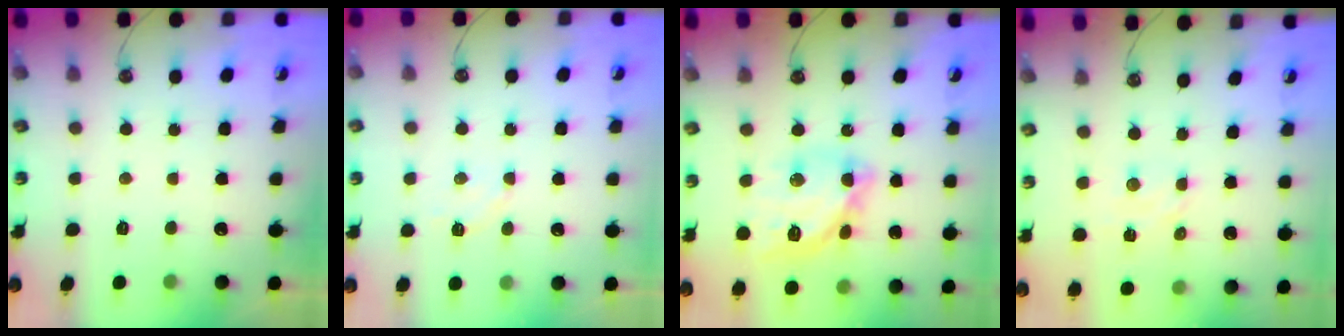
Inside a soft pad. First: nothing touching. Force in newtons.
{"total": 2.8, "press": 2.8, "slide": 0.5}
{"total": 14.0, "press": 13.9, "slide": 1.3}
{"total": 1.8, "press": 1.8, "slide": 0.3}